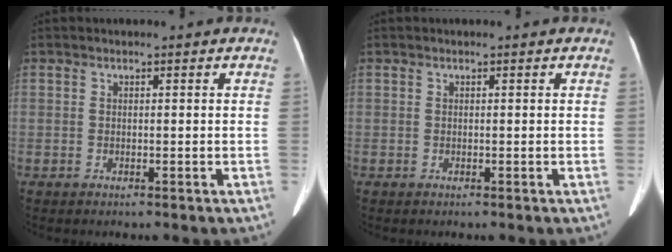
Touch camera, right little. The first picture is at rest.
{"total": 0.0}